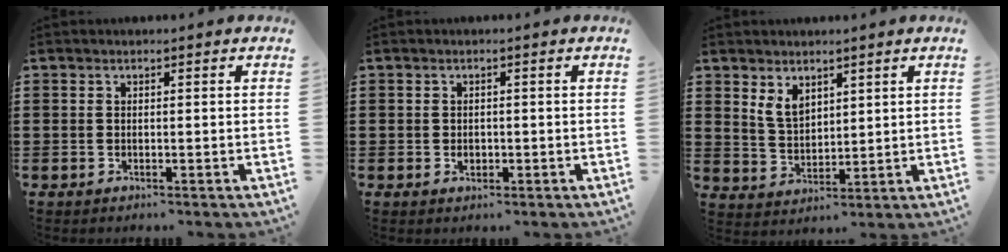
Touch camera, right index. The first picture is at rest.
{"total": 1.2, "force": [-0.3, 0.9, 0.8], "torque": [-0.017, 0.003, -0.006]}
{"total": 4.2, "force": [2.7, 2.5, 2.1], "torque": [-0.052, 0.005, 0.050]}